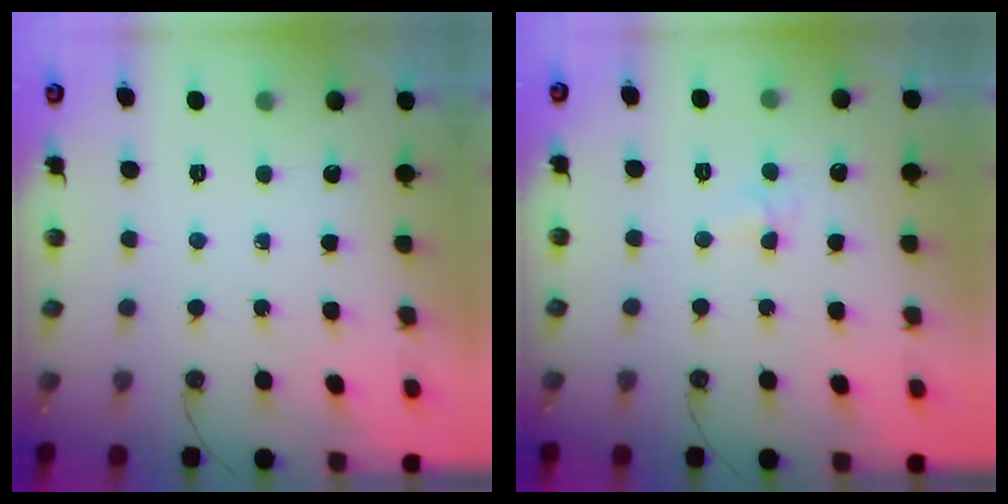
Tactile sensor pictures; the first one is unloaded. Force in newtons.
{"total": 3.6, "press": 3.6, "slide": 0.6}